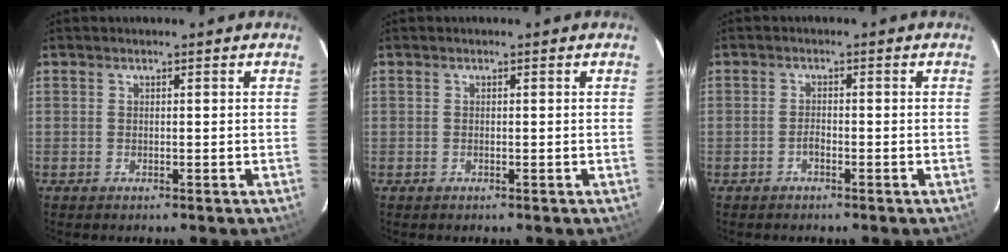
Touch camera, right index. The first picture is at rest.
{"total": 0.0}
{"total": 1.3, "force": [-1.0, 0.5, 0.7], "torque": [-0.015, 0.003, -0.019]}